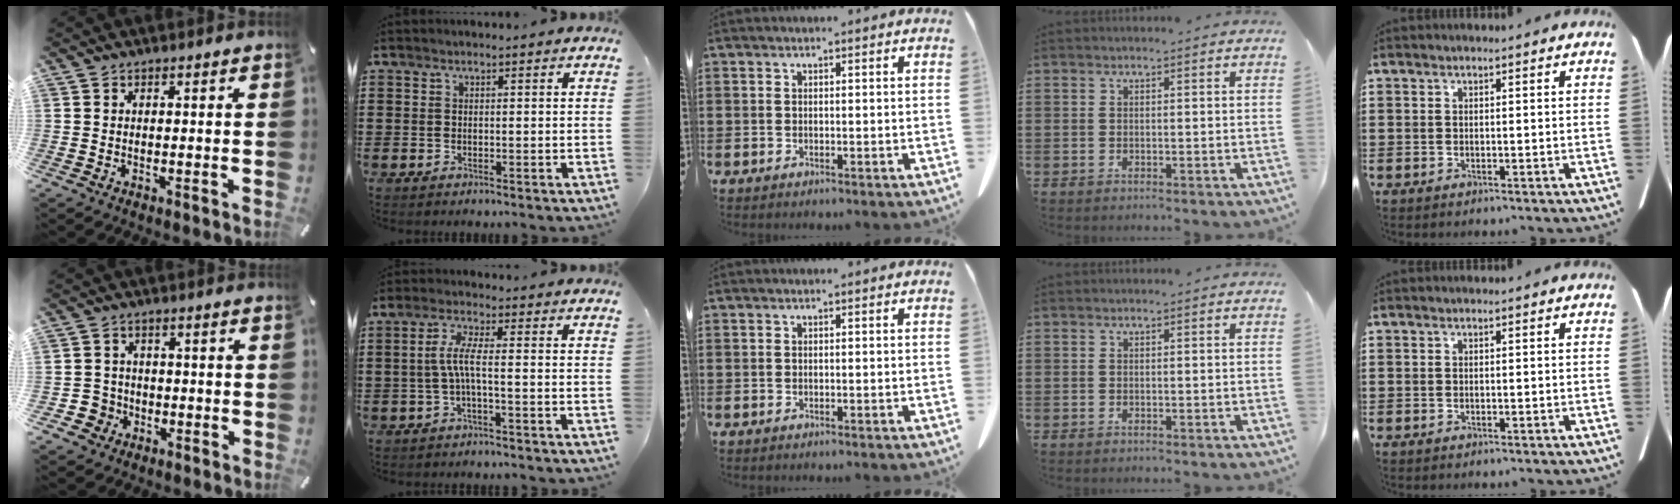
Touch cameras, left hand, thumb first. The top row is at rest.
{"thumb": {"total": 5.0, "force": [-2.0, 4.5, 0.7], "torque": [-0.020, 0.013, -0.037]}, "index": {"total": 4.7, "force": [-0.8, 0.6, 4.6], "torque": [-0.102, -0.003, -0.024]}}